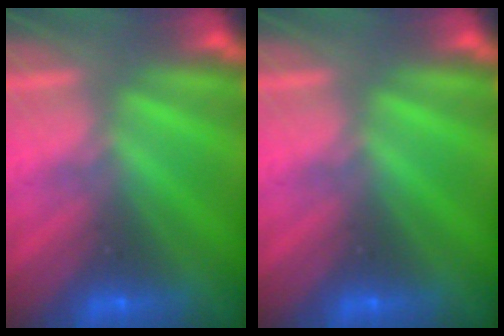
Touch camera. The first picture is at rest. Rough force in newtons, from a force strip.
{"total": 0.0}